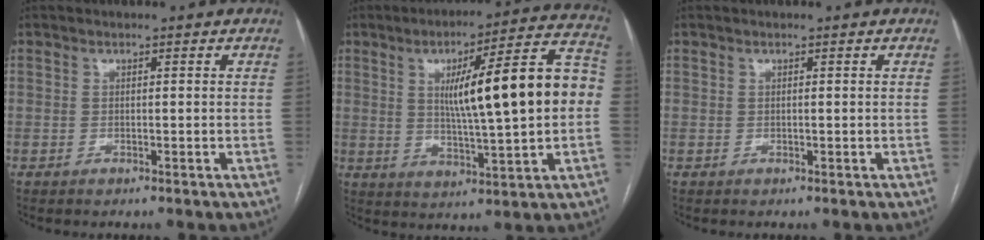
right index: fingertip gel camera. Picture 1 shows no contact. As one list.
[{"total": 18.0, "force": [1.7, 1.8, 17.9], "torque": [-0.259, 0.032, 0.025]}, {"total": 0.0}]